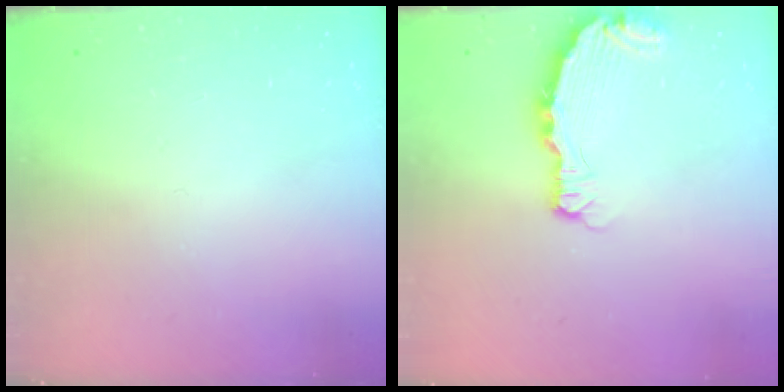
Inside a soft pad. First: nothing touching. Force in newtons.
{"total": 5.0, "press": 5.0, "slide": 0.6}